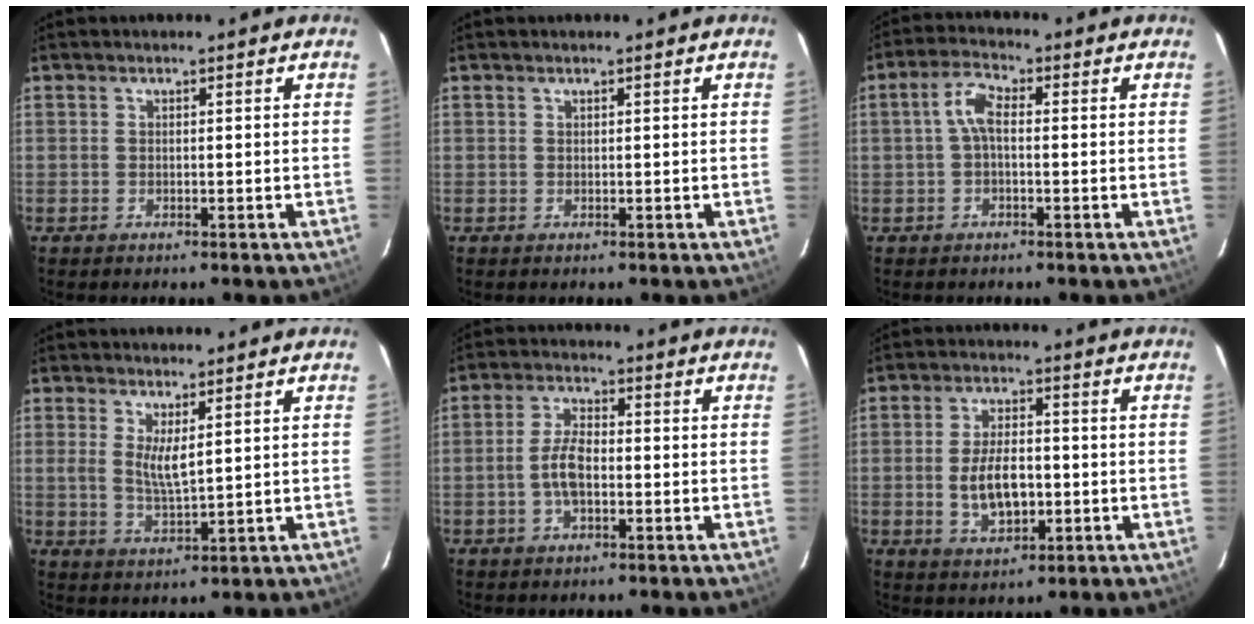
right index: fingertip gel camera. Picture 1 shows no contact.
{"total": 0.0}
{"total": 4.3, "force": [-0.1, 1.9, 3.9], "torque": [-0.082, 0.017, -0.003]}
{"total": 4.6, "force": [1.7, 1.1, 4.1], "torque": [-0.076, -0.011, 0.033]}
{"total": 5.6, "force": [-1.3, 2.6, 4.8], "torque": [-0.100, 0.008, -0.023]}
{"total": 8.5, "force": [-1.3, 4.4, 7.1], "torque": [-0.139, -0.001, -0.016]}